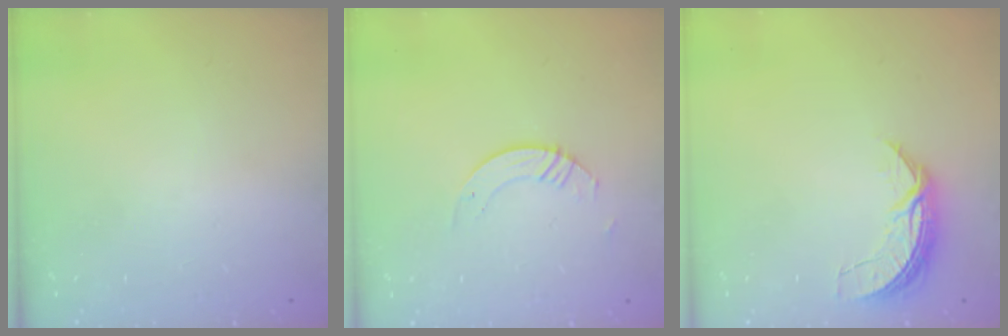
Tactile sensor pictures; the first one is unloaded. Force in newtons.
{"total": 2.2, "press": 2.2, "slide": 0.2}
{"total": 6.9, "press": 6.8, "slide": 0.5}